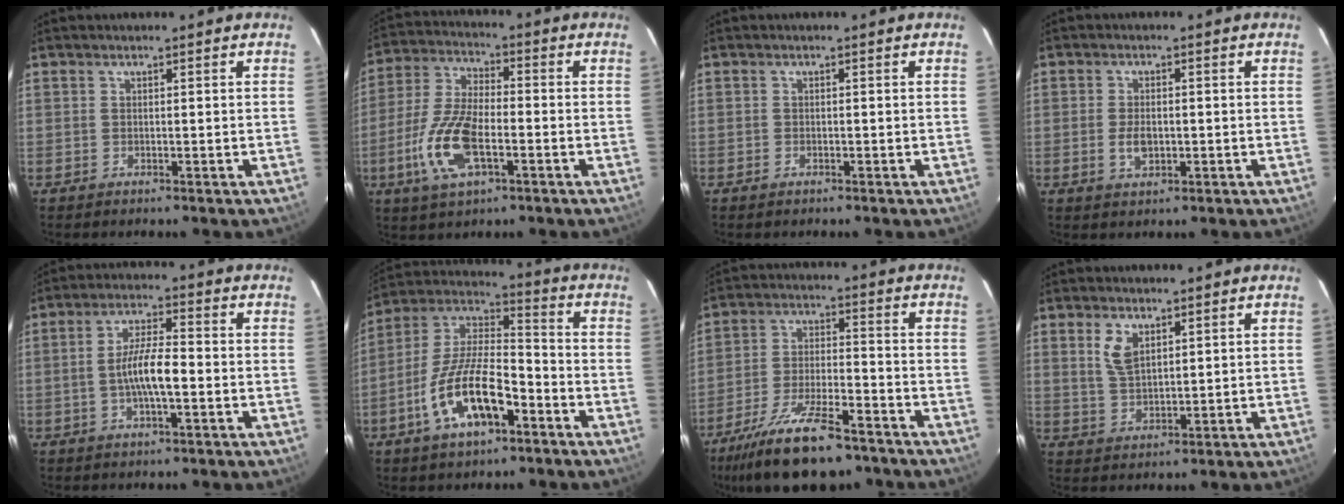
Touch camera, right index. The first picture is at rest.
{"total": 13.1, "force": [-4.5, 5.4, 11.1], "torque": [-0.243, -0.003, -0.088]}
{"total": 0.8, "force": [-0.6, 0.5, 0.2], "torque": [-0.005, 0.001, -0.011]}
{"total": 3.6, "force": [-0.7, 2.1, 2.9], "torque": [-0.057, -0.002, -0.011]}
{"total": 7.2, "force": [-1.7, 1.5, 6.8], "torque": [-0.130, 0.006, -0.030]}
{"total": 15.9, "force": [-7.4, 6.2, 12.7], "torque": [-0.257, 0.002, -0.136]}
{"total": 18.1, "force": [-13.6, 5.5, 10.5], "torque": [-0.213, -0.027, -0.228]}
{"total": 5.2, "force": [2.5, 2.7, 3.7], "torque": [-0.071, 0.003, 0.052]}